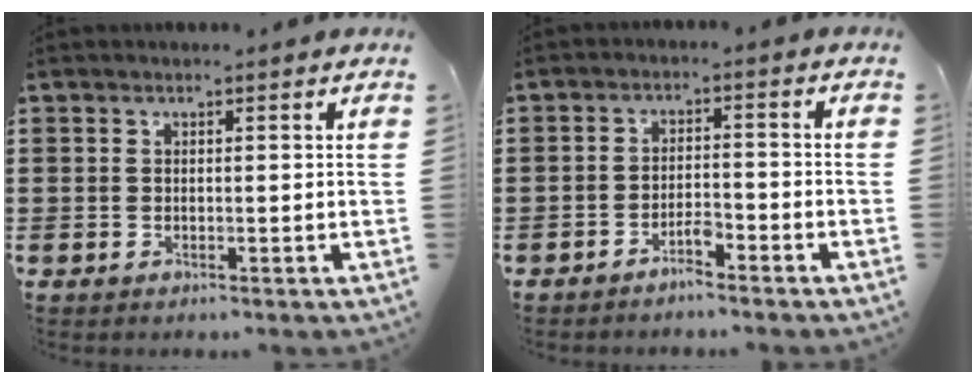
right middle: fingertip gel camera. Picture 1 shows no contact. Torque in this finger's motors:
{"motor_torque": [1.09, 1.05, 0.04, -0.01]}